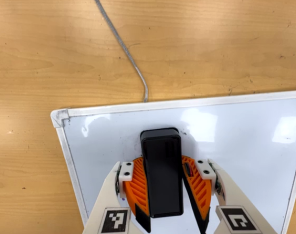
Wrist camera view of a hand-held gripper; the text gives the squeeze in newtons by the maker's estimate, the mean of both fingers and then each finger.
{"total": 16.1, "left": 18.2, "right": 14.1}